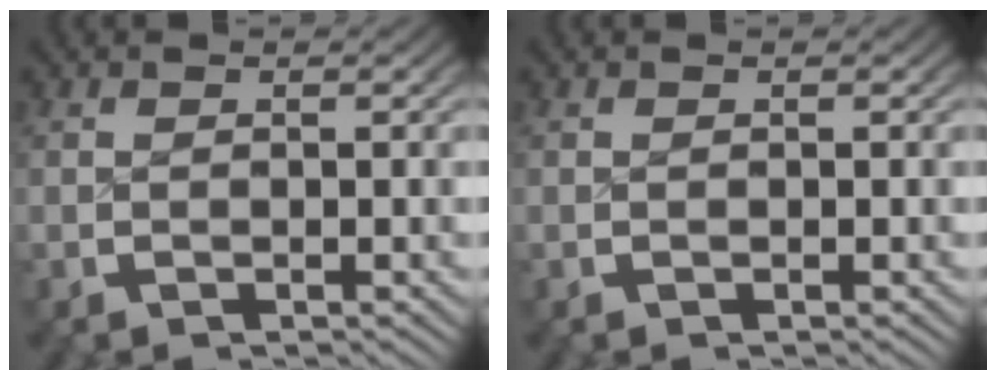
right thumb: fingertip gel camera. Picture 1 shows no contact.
{"total": 0.0}